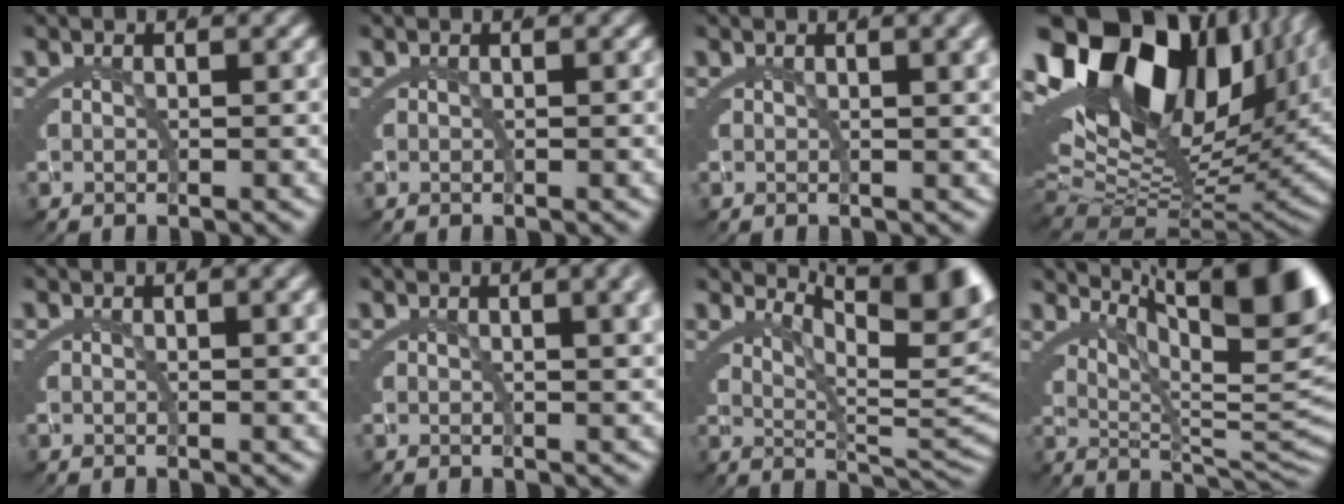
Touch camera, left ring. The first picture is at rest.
{"total": 0.0}
{"total": 1.4, "force": [0.9, 0.0, 1.1], "torque": [-0.008, 0.009, 0.011]}
{"total": 25.1, "force": [5.2, 16.2, 18.5], "torque": [-0.314, 0.013, 0.069]}
{"total": 0.7, "force": [0.5, -0.2, 0.5], "torque": [-0.006, 0.005, 0.006]}
{"total": 2.6, "force": [1.5, 0.3, 2.1], "torque": [-0.008, 0.015, 0.017]}
{"total": 8.5, "force": [3.3, 2.6, 7.4], "torque": [-0.074, -0.003, 0.047]}
{"total": 11.1, "force": [4.3, 2.9, 9.7], "torque": [-0.096, 0.011, 0.058]}